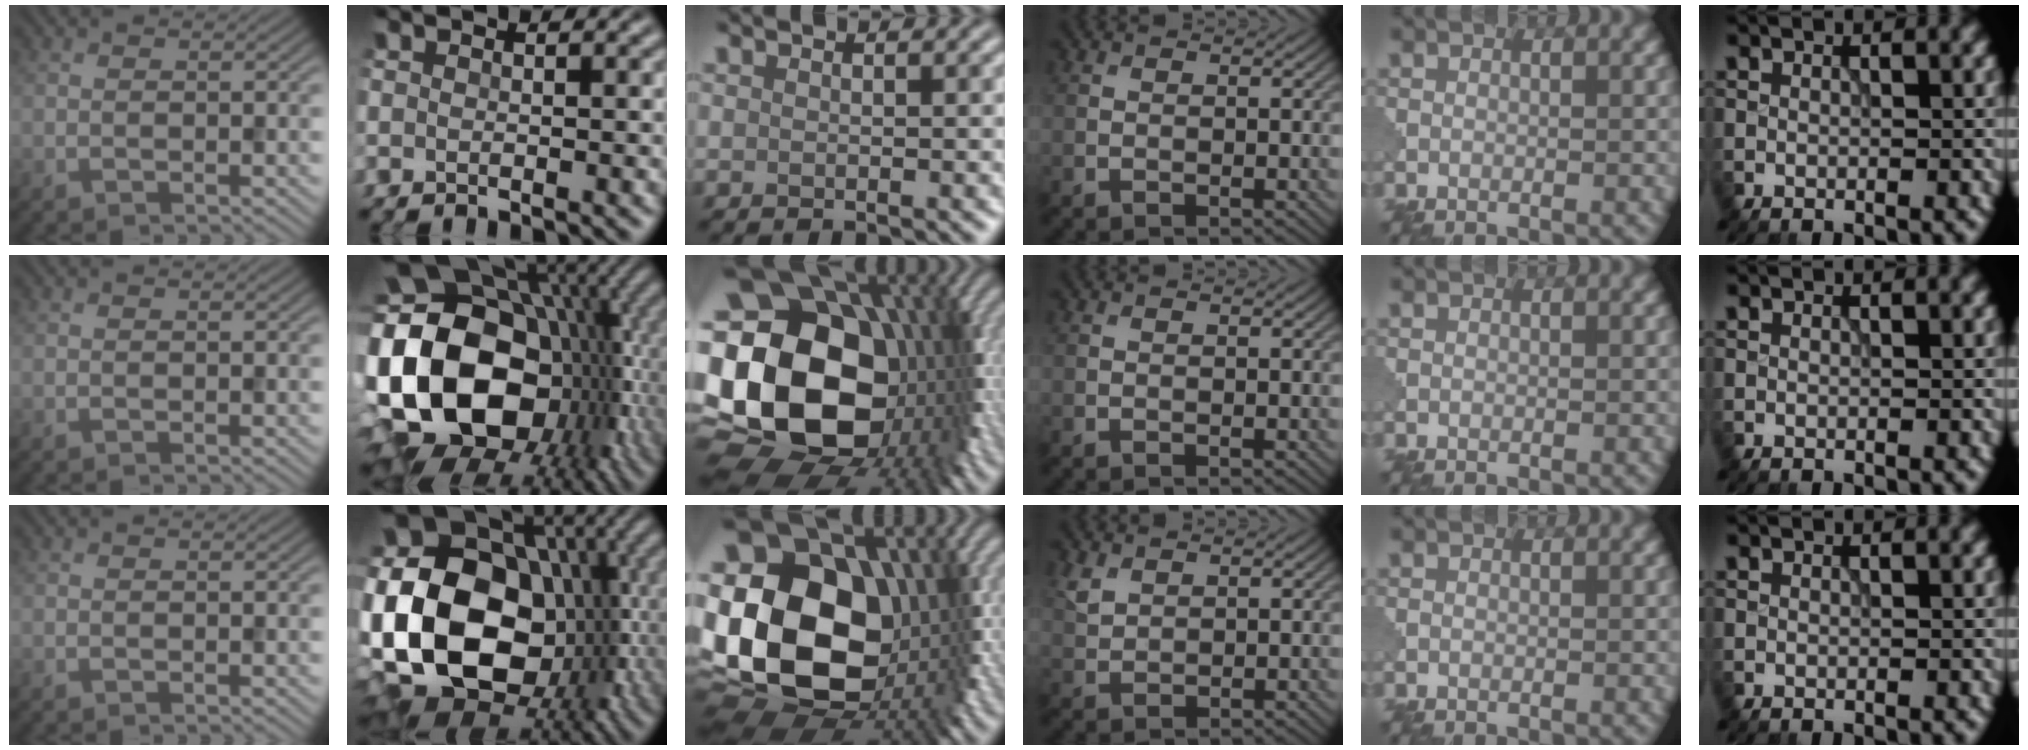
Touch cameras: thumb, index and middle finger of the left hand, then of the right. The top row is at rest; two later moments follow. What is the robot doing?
{"motion": "disassemble", "object": "puzzle pieces"}